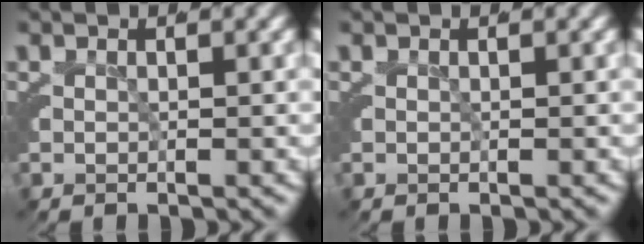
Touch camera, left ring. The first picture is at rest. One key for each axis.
{"total": 0.0}